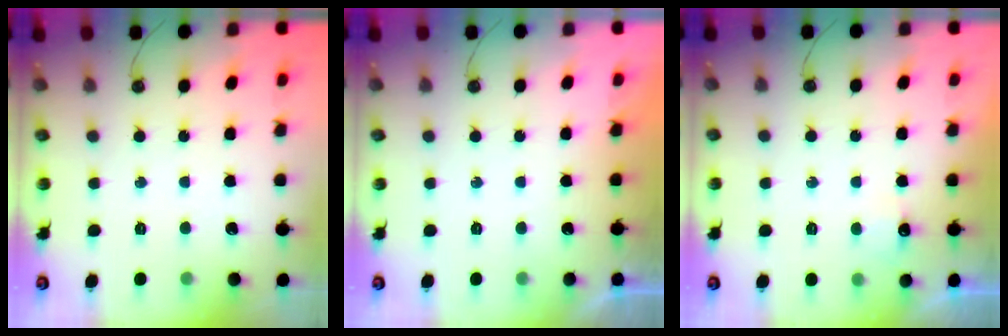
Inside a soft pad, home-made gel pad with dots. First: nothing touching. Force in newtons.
{"total": 0.0}
{"total": 4.1, "press": 4.0, "slide": 1.0}